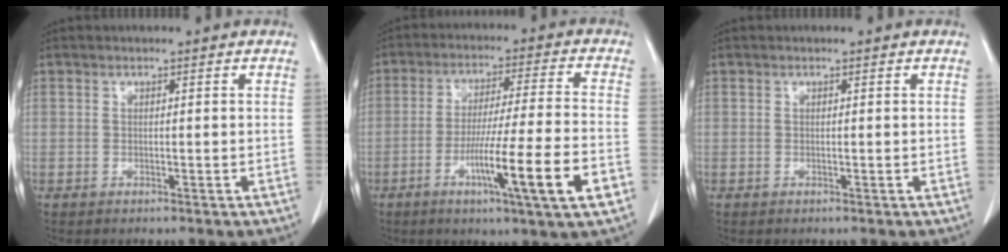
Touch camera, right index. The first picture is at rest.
{"total": 14.0, "force": [-5.5, -0.8, 12.9], "torque": [-0.221, -0.018, -0.092]}
{"total": 0.0}